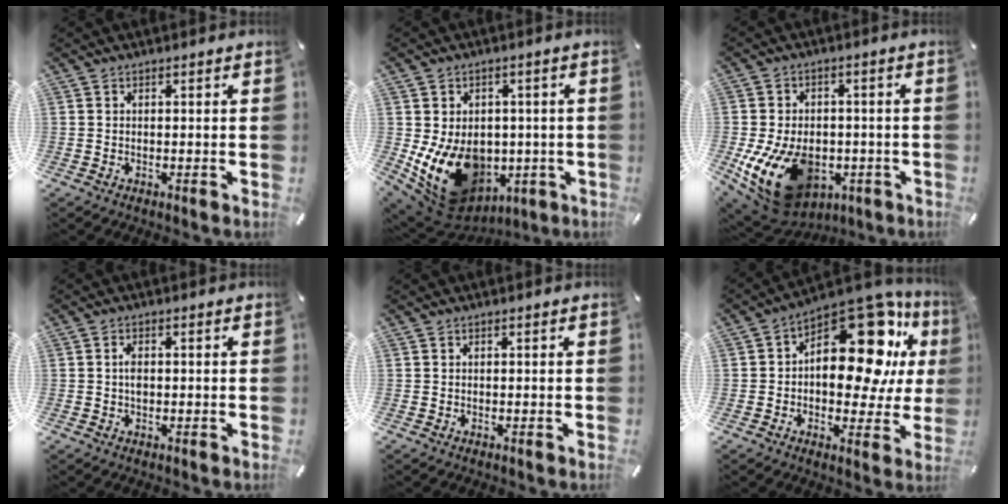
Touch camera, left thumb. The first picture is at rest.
{"total": 14.4, "force": [-2.3, 11.7, 8.1], "torque": [-0.142, -0.014, -0.030]}
{"total": 17.5, "force": [-5.1, 12.2, 11.5], "torque": [-0.210, 0.018, -0.073]}
{"total": 2.1, "force": [0.0, 1.2, 1.8], "torque": [-0.035, 0.002, -0.002]}
{"total": 0.0}
{"total": 22.1, "force": [7.1, 12.5, 16.8], "torque": [-0.212, -0.055, 0.122]}